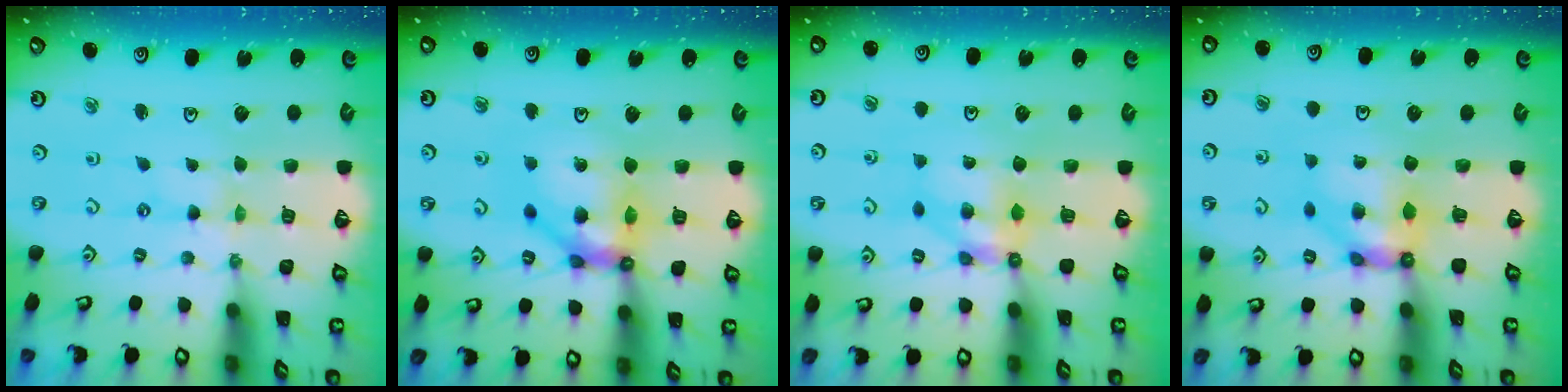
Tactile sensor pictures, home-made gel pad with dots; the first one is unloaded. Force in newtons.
{"total": 12.8, "press": 12.6, "slide": 2.3}
{"total": 6.0, "press": 6.0, "slide": 0.1}
{"total": 7.4, "press": 7.4, "slide": 0.3}